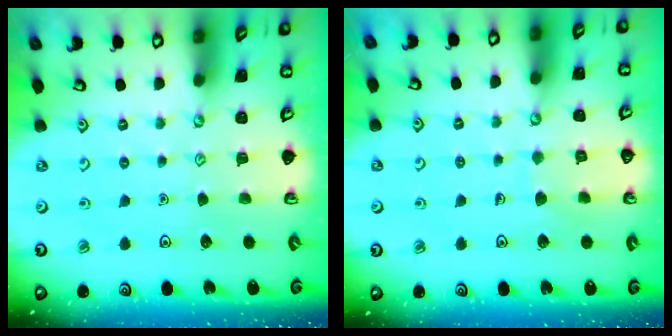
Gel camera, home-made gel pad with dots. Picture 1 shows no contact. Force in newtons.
{"total": 6.8, "press": 6.8, "slide": 0.5}